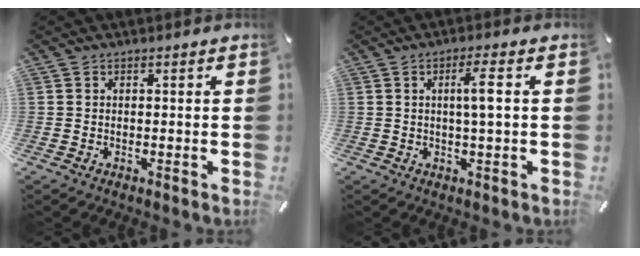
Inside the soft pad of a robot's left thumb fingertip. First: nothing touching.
{"total": 5.3, "force": [0.8, 0.6, 5.2], "torque": [-0.092, -0.003, 0.007]}